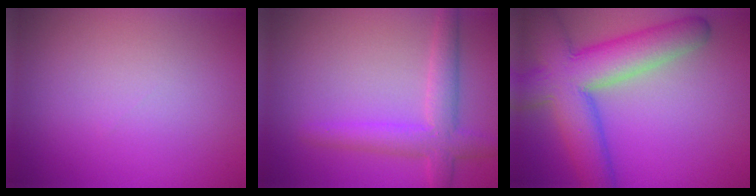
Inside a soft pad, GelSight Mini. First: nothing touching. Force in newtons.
{"total": 4.1, "press": 4.1, "slide": 0.3}
{"total": 10.2, "press": 10.2, "slide": 0.6}